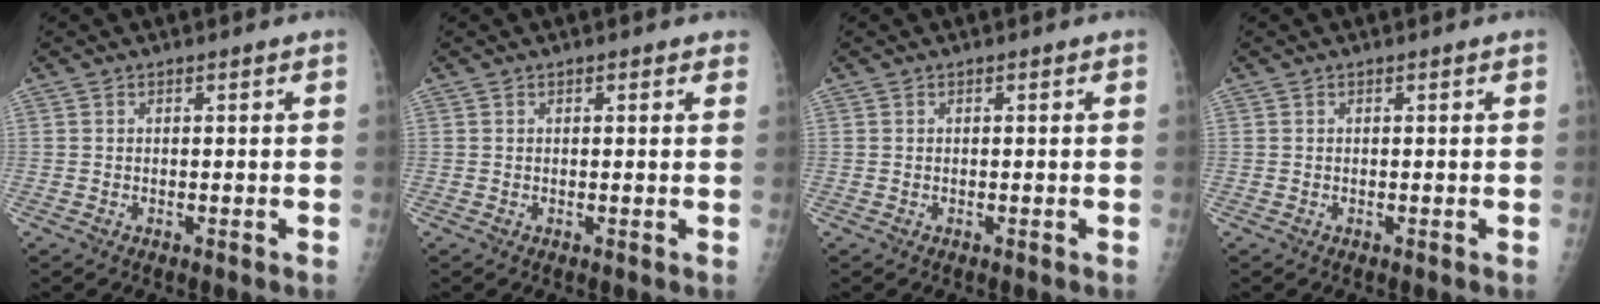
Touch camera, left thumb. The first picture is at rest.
{"total": 1.3, "force": [0.9, 0.6, 0.8], "torque": [-0.004, -0.002, 0.006]}
{"total": 0.0}
{"total": 0.0}